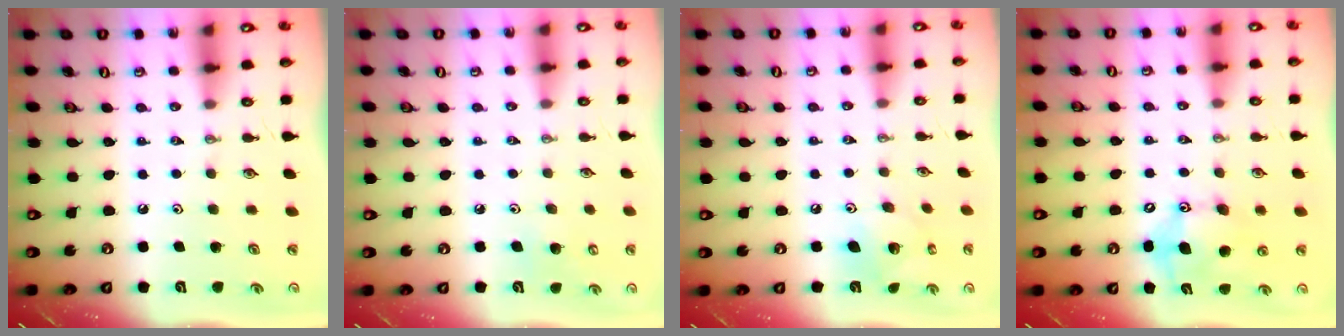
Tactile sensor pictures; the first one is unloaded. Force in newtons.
{"total": 6.4, "press": 6.4, "slide": 0.5}
{"total": 8.8, "press": 8.8, "slide": 0.7}
{"total": 11.7, "press": 11.7, "slide": 0.7}